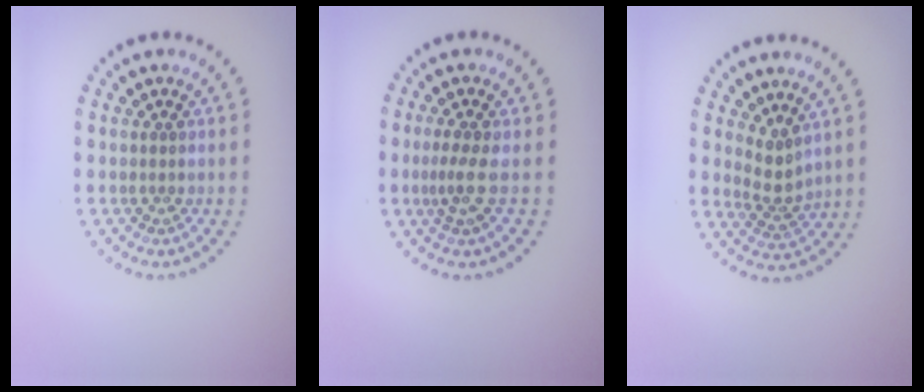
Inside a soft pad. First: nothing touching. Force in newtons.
{"total": 2.0, "press": 1.3, "slide": 1.5}
{"total": 2.3, "press": 1.7, "slide": 1.5}